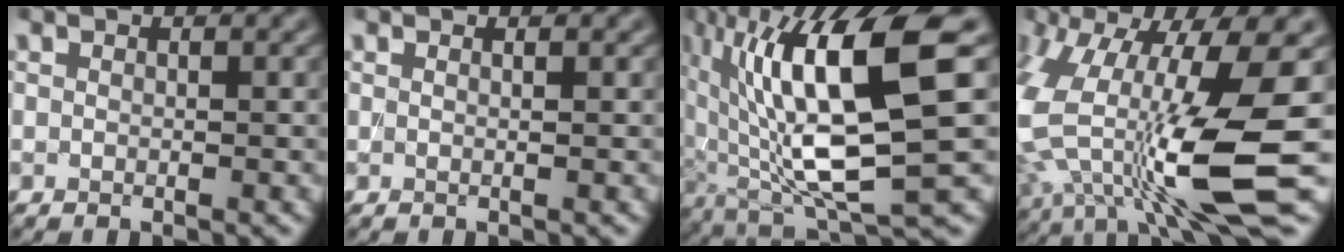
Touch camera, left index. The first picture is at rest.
{"total": 0.9, "force": [0.3, 0.3, 0.7], "torque": [-0.007, -0.001, -0.004]}
{"total": 14.0, "force": [2.3, 3.6, 13.3], "torque": [-0.241, -0.006, 0.051]}
{"total": 14.1, "force": [-0.1, 4.9, 13.2], "torque": [-0.274, -0.026, 0.007]}